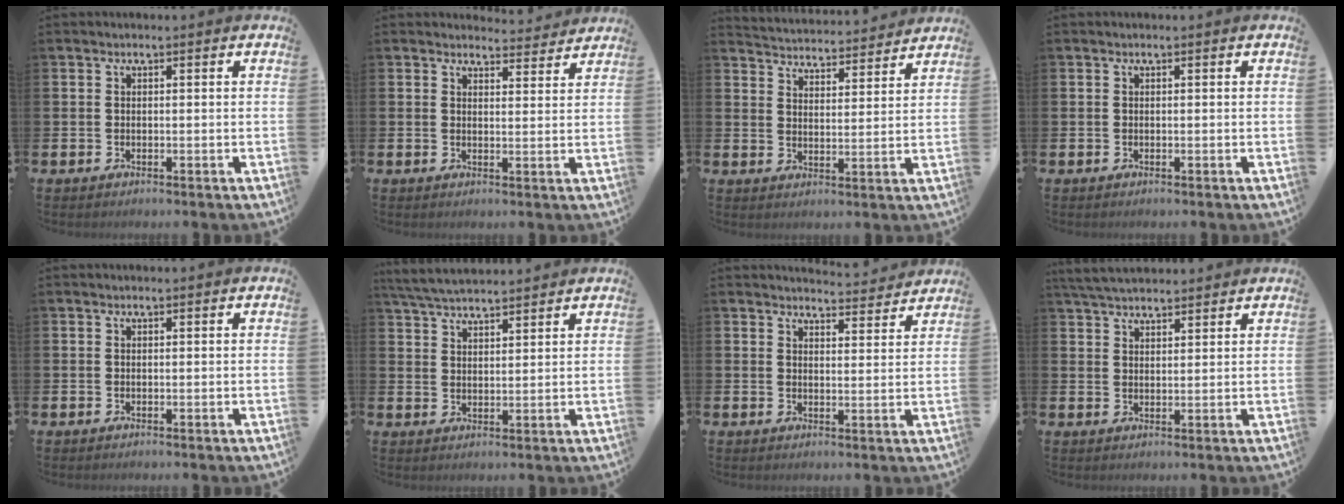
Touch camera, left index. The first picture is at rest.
{"total": 3.5, "force": [3.4, 0.6, -0.1], "torque": [0.010, -0.025, 0.059]}
{"total": 4.4, "force": [4.4, 0.4, -0.2], "torque": [-0.011, -0.044, 0.075]}
{"total": 0.0}
{"total": 0.0}
{"total": 4.6, "force": [4.4, 0.5, 1.0], "torque": [-0.037, -0.020, 0.082]}
{"total": 4.3, "force": [4.2, 0.3, 0.1], "torque": [0.004, -0.033, 0.074]}
{"total": 4.2, "force": [4.1, 0.7, 0.9], "torque": [-0.033, -0.010, 0.077]}